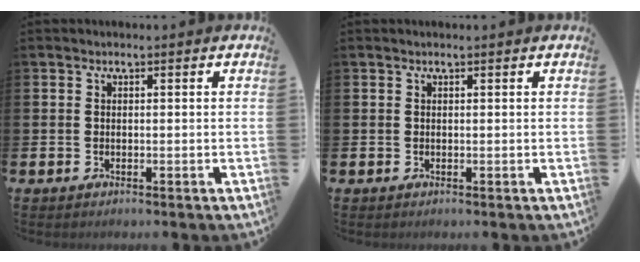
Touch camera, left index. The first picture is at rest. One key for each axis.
{"total": 0.0}